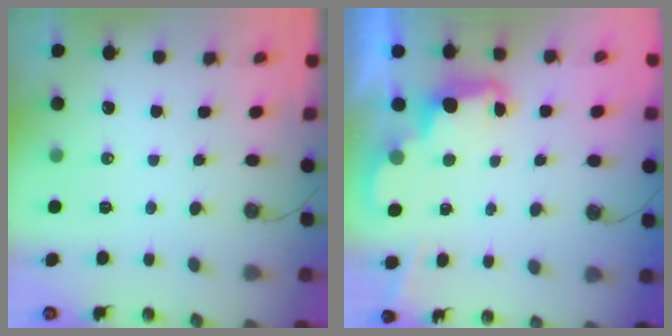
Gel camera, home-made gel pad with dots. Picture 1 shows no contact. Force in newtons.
{"total": 2.5, "press": 2.5, "slide": 0.5}